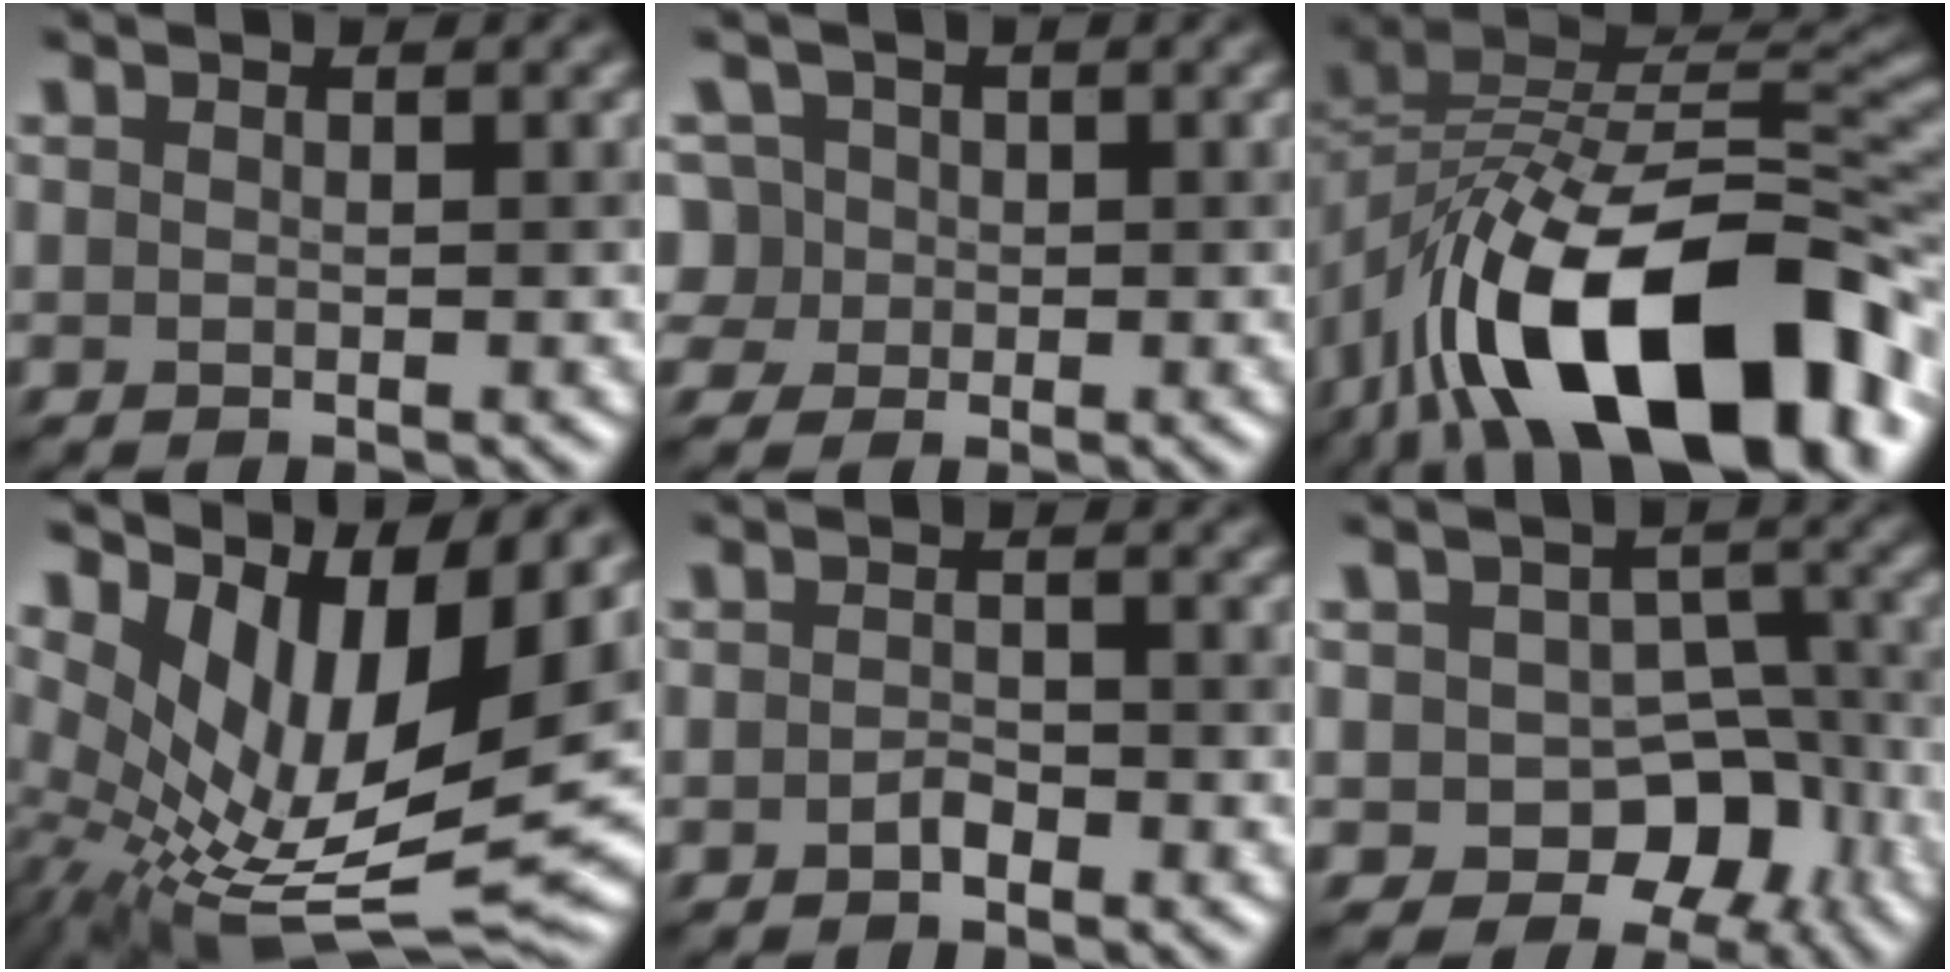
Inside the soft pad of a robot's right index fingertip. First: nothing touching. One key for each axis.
{"total": 4.8, "fx": 0.5, "fy": 4.4, "fz": 1.7, "tx": -0.032, "ty": 0.036, "tz": -0.007}
{"total": 17.0, "fx": -8.4, "fy": 8.2, "fz": 12.3, "tx": -0.200, "ty": 0.017, "tz": -0.145}
{"total": 12.4, "fx": 3.1, "fy": 5.7, "fz": 10.5, "tx": -0.205, "ty": -0.008, "tz": 0.065}
{"total": 1.2, "fx": -0.7, "fy": 0.6, "fz": 0.7, "tx": -0.015, "ty": 0.002, "tz": -0.014}
{"total": 7.1, "fx": -2.9, "fy": 5.1, "fz": 4.0, "tx": -0.034, "ty": 0.005, "tz": -0.040}